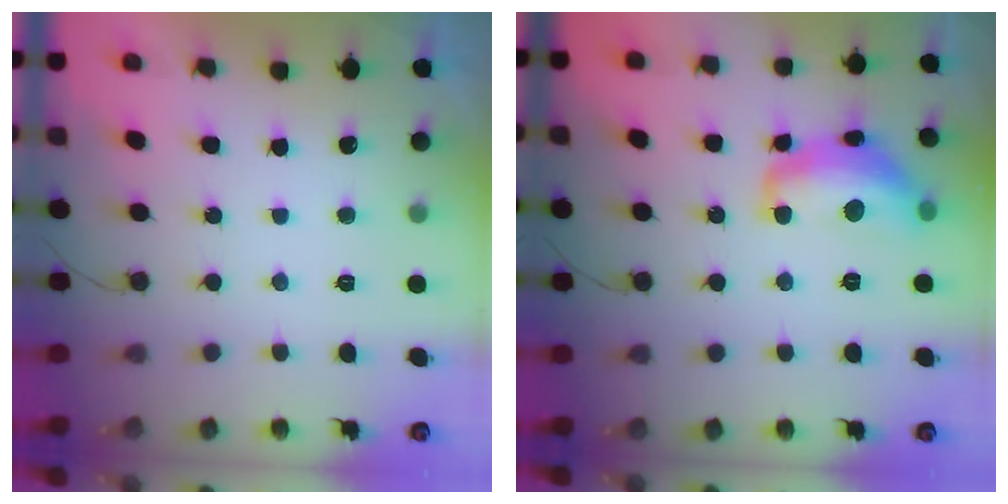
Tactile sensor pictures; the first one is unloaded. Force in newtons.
{"total": 14.0, "press": 13.9, "slide": 1.2}